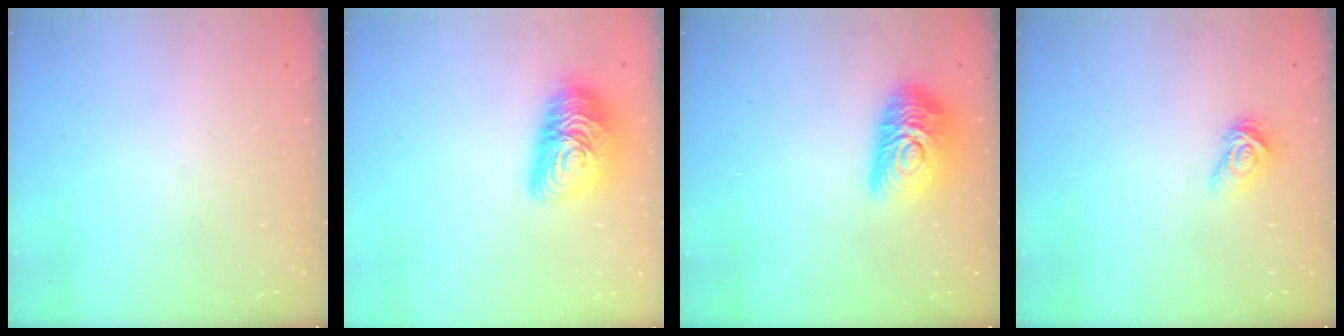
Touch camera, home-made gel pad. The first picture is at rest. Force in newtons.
{"total": 14.9, "press": 14.9, "slide": 0.7}
{"total": 14.2, "press": 14.2, "slide": 0.8}
{"total": 5.4, "press": 5.4, "slide": 0.6}